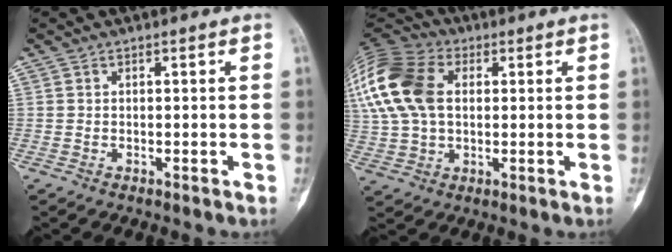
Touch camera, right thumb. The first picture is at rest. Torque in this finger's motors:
{"motor_torque": [-0.83, 1.67, 1.24, 0.72, 0.65]}